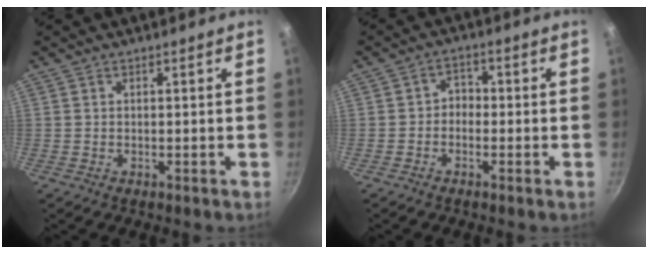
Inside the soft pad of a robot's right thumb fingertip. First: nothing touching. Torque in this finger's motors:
{"motor_torque": [-0.62, -0.08, -0.05, 0.22, -0.04]}